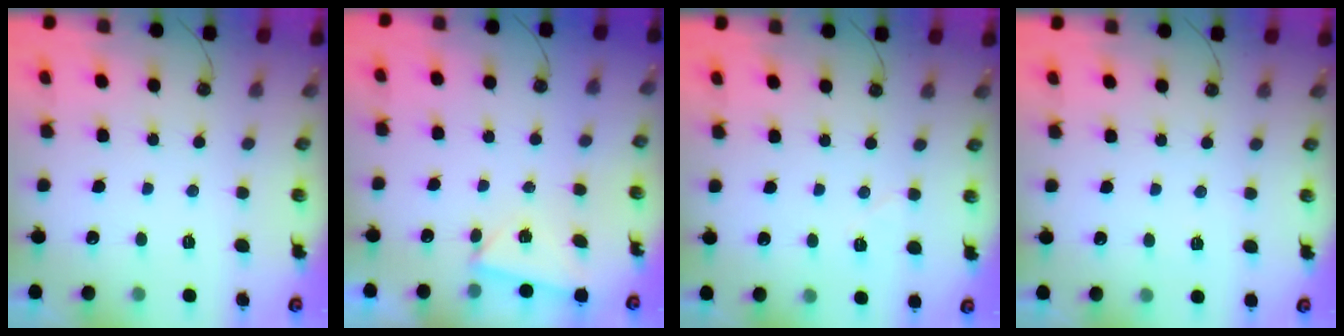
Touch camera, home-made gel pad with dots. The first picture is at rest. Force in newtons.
{"total": 2.2, "press": 2.2, "slide": 0.2}
{"total": 4.3, "press": 3.9, "slide": 1.9}
{"total": 2.7, "press": 1.5, "slide": 2.3}